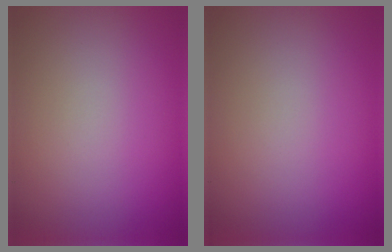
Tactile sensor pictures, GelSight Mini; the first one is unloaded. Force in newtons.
{"total": 0.0}